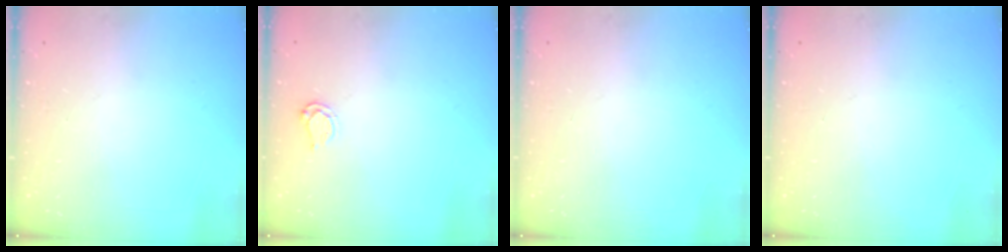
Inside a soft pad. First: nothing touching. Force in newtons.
{"total": 3.7, "press": 3.7, "slide": 0.5}
{"total": 0.0}
{"total": 0.0}